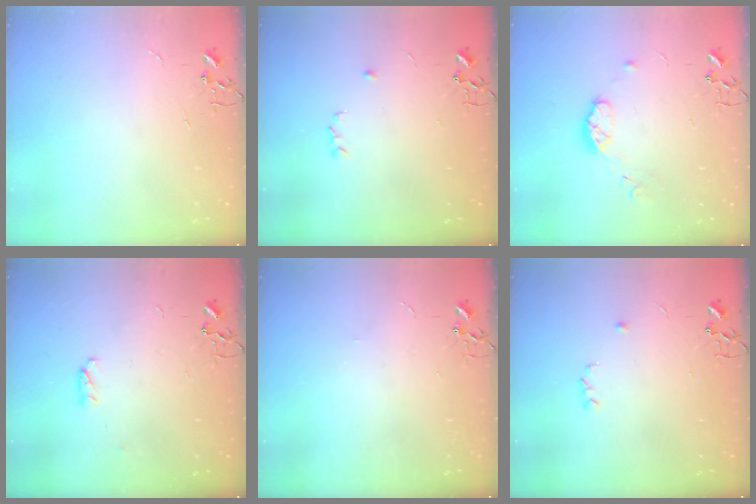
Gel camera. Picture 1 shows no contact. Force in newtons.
{"total": 3.4, "press": 3.4, "slide": 0.6}
{"total": 7.8, "press": 7.8, "slide": 0.6}
{"total": 3.3, "press": 3.1, "slide": 1.1}
{"total": 2.8, "press": 2.8, "slide": 0.5}
{"total": 3.4, "press": 3.4, "slide": 0.6}